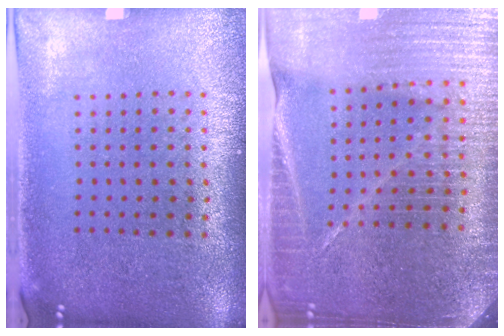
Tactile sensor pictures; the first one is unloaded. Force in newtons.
{"total": 4.8, "press": 4.4, "slide": 1.9}